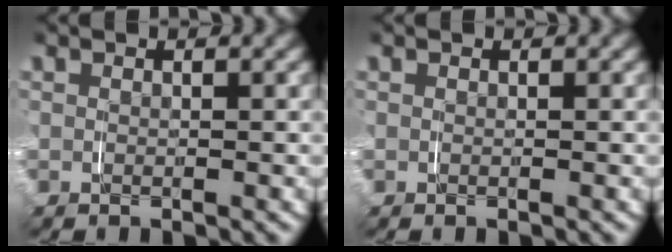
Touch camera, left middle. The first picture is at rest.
{"total": 0.0}